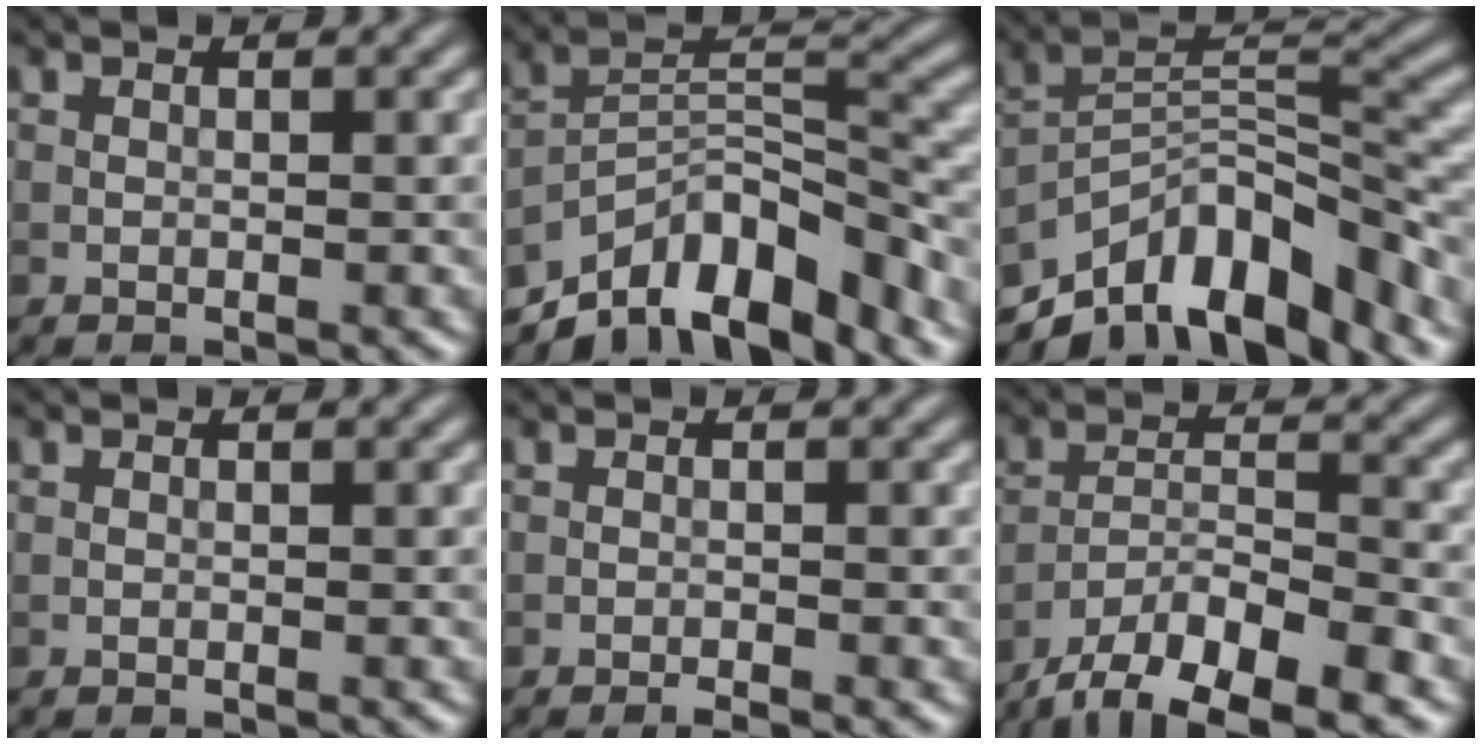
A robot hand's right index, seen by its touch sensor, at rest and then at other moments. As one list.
[{"total": 10.6, "force": [-7.9, 3.9, 6.0], "torque": [-0.086, 0.008, -0.149]}, {"total": 11.7, "force": [-8.2, 4.7, 6.9], "torque": [-0.104, 0.016, -0.157]}, {"total": 0.0}, {"total": 0.9, "force": [-0.6, 0.2, 0.6], "torque": [-0.011, 0.001, -0.010]}, {"total": 8.8, "force": [-6.7, 2.5, 5.1], "torque": [-0.082, 0.000, -0.122]}]